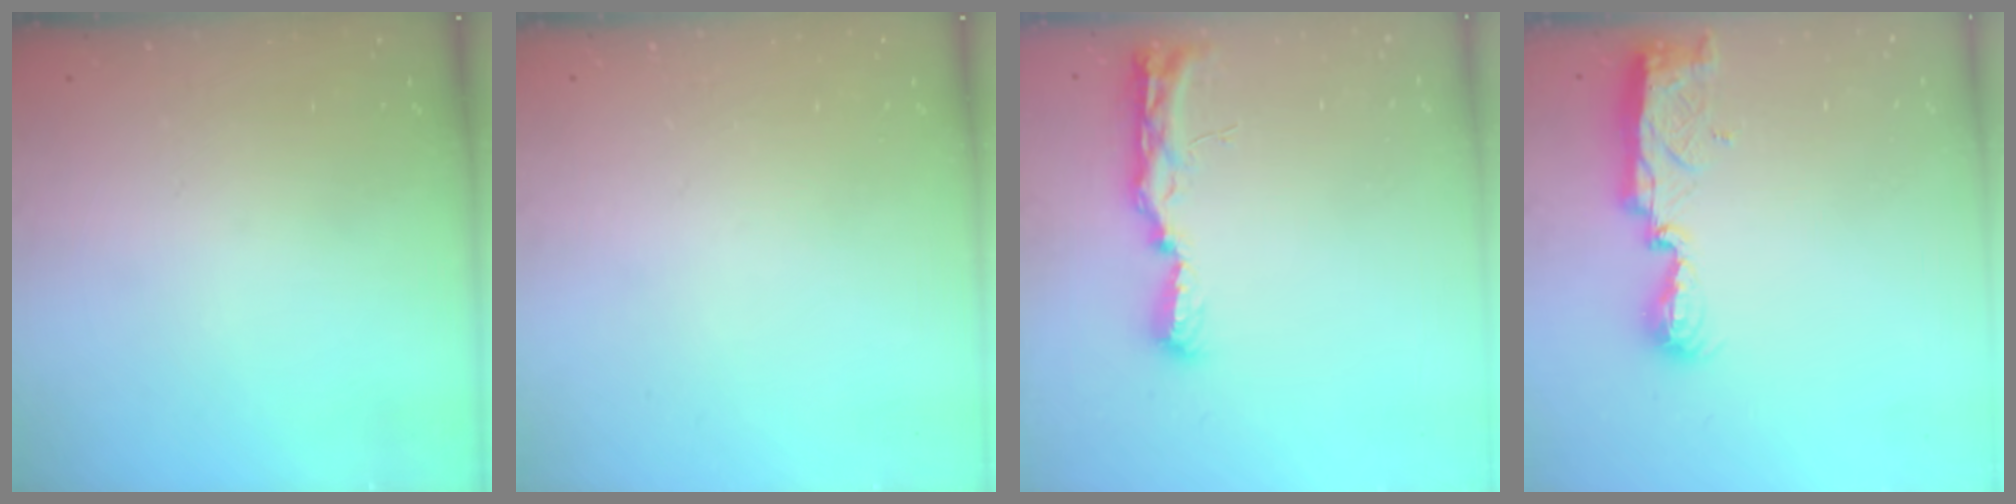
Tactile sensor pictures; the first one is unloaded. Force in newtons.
{"total": 0.0}
{"total": 8.8, "press": 8.7, "slide": 0.9}
{"total": 7.7, "press": 7.6, "slide": 0.6}